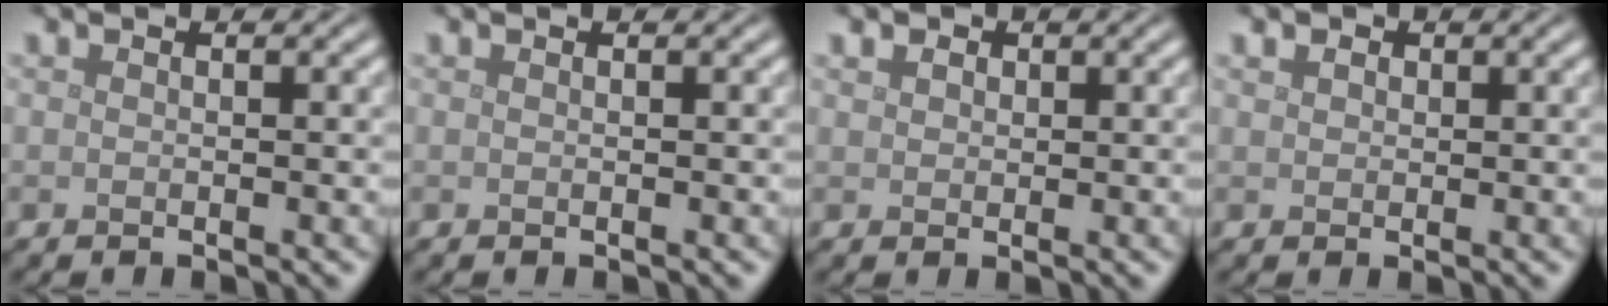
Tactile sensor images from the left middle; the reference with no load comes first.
{"total": 0.0}
{"total": 1.4, "force": [0.8, 1.1, 0.5], "torque": [-0.010, 0.005, 0.006]}
{"total": 1.1, "force": [0.6, 0.9, 0.3], "torque": [-0.005, 0.001, 0.006]}